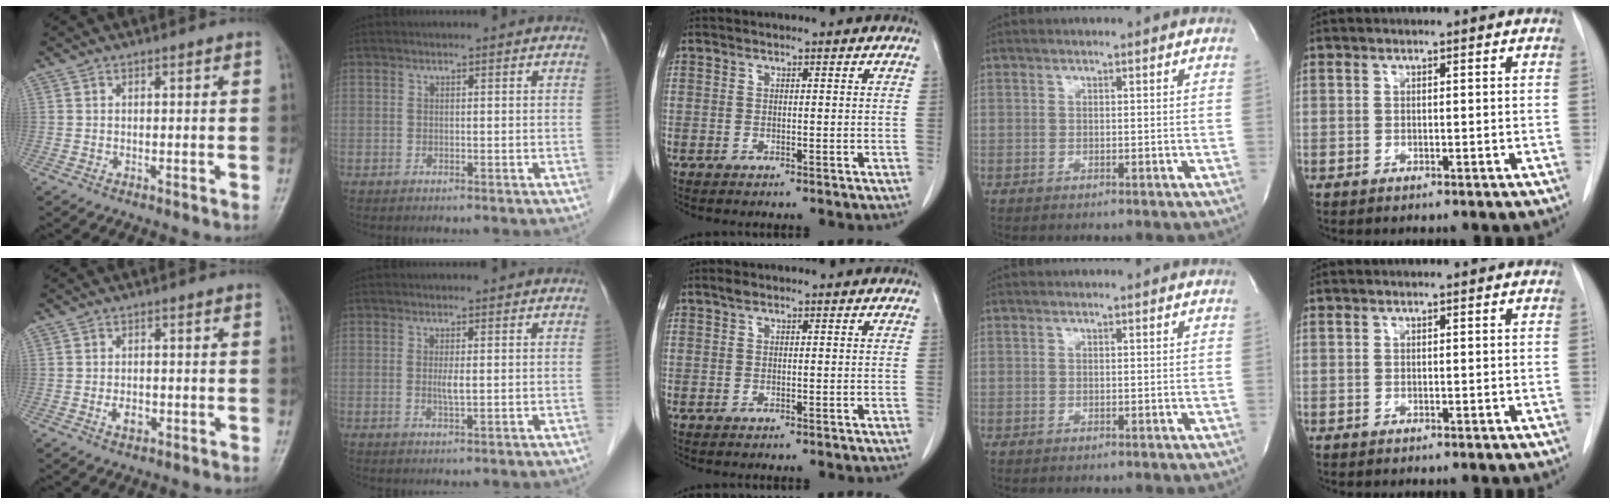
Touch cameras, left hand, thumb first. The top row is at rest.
{"thumb": {"total": 2.6, "force": [-0.8, 1.7, 1.8], "torque": [-0.025, 0.002, -0.011]}, "index": {"total": 1.5, "force": [0.3, 0.1, 1.5], "torque": [-0.035, -0.003, 0.005]}, "middle": {"total": 0.8, "force": [0.6, 0.3, 0.4], "torque": [-0.010, 0.008, 0.011]}}